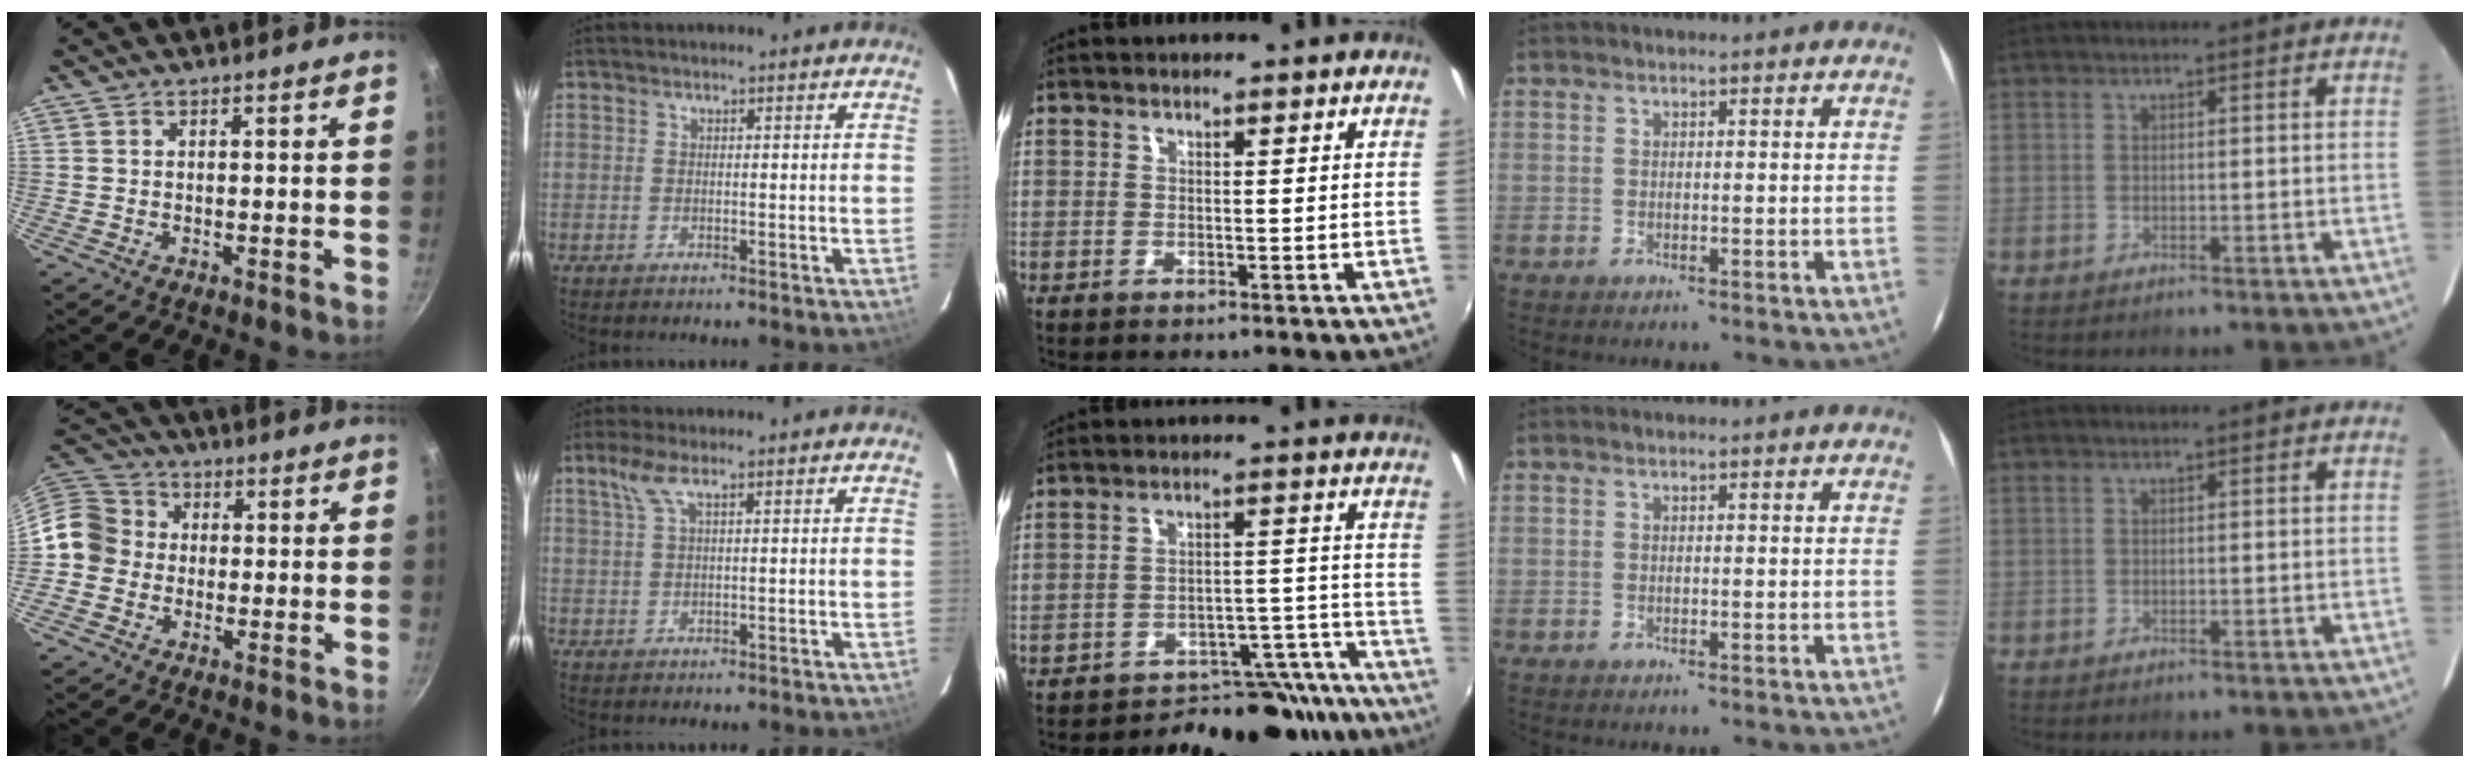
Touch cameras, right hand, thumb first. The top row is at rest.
{"thumb": {"total": 9.2, "force": [-0.9, 8.4, 3.7], "torque": [-0.034, 0.027, -0.040]}, "index": {"total": 3.0, "force": [1.6, 0.1, 2.6], "torque": [-0.056, 0.006, 0.036]}, "middle": {"total": 19.7, "force": [-18.2, 6.1, 4.5], "torque": [-0.040, 0.048, -0.226]}}